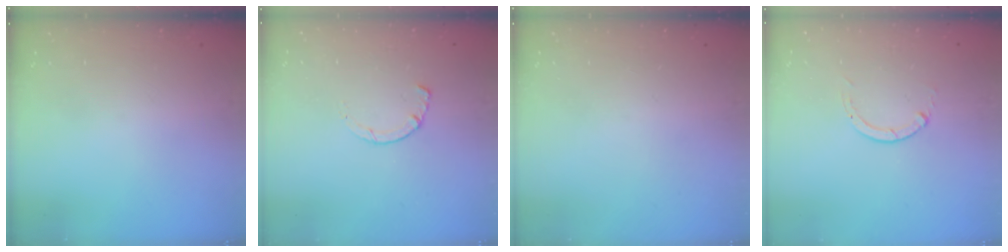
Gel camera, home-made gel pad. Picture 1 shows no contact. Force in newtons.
{"total": 1.8, "press": 1.7, "slide": 0.3}
{"total": 0.0}
{"total": 0.0}